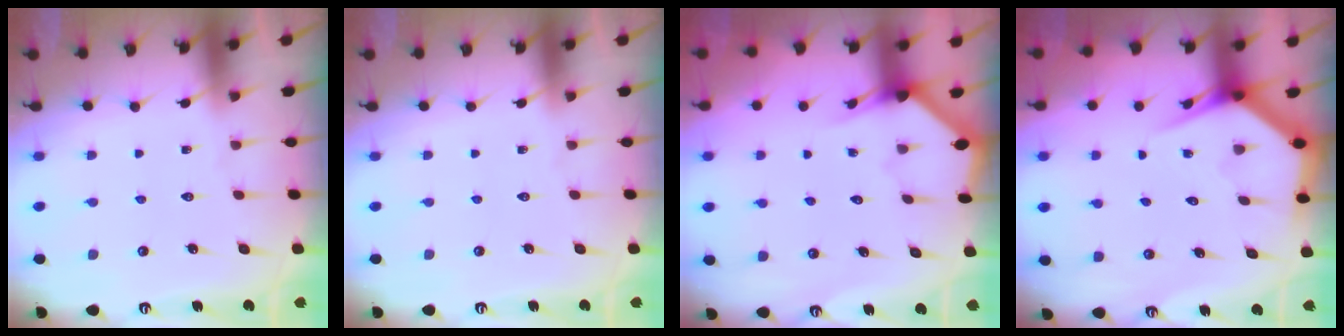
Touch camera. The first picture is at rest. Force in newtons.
{"total": 0.0}
{"total": 2.9, "press": 2.9, "slide": 0.2}
{"total": 4.1, "press": 4.1, "slide": 0.3}